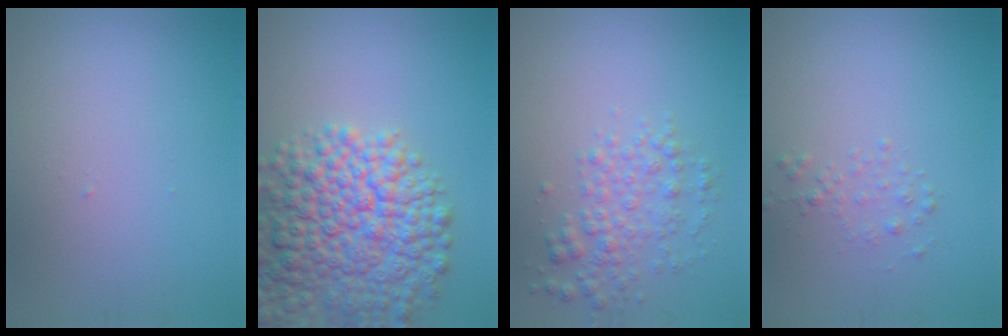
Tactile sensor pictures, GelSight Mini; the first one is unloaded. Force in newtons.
{"total": 10.0, "press": 10.0, "slide": 0.6}
{"total": 3.0, "press": 3.0, "slide": 0.0}
{"total": 1.1, "press": 1.1, "slide": 0.1}